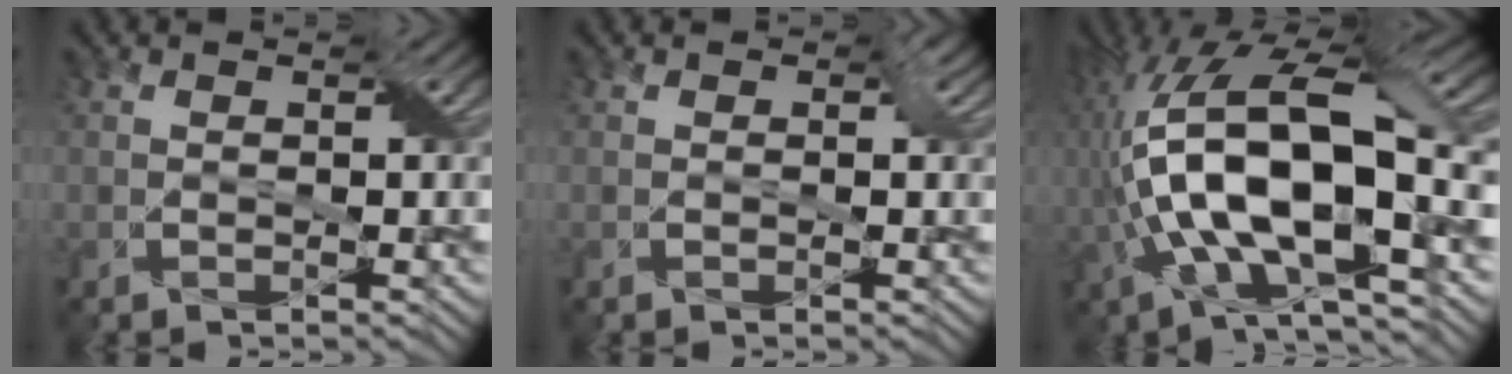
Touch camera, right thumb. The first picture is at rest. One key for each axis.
{"total": 1.7, "fx": 0.4, "fy": 1.3, "fz": 1.0, "tx": -0.006, "ty": 0.012, "tz": -0.010}
{"total": 17.5, "fx": -1.4, "fy": 7.4, "fz": 15.8, "tx": -0.329, "ty": -0.003, "tz": -0.018}